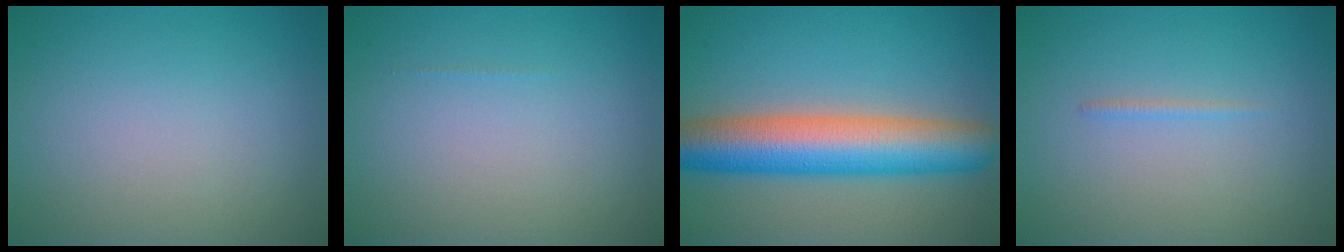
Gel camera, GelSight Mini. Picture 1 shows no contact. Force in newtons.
{"total": 0.0}
{"total": 9.6, "press": 9.6, "slide": 0.3}
{"total": 0.6, "press": 0.6, "slide": 0.0}